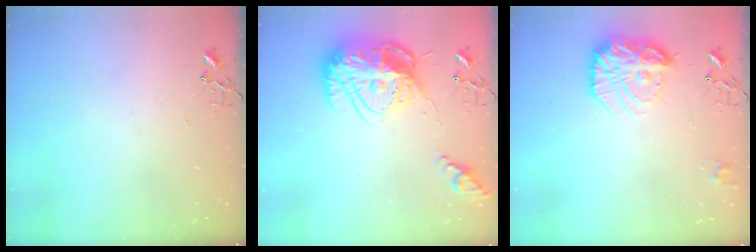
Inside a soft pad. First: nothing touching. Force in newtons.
{"total": 24.2, "press": 24.1, "slide": 2.0}
{"total": 19.0, "press": 19.0, "slide": 1.7}